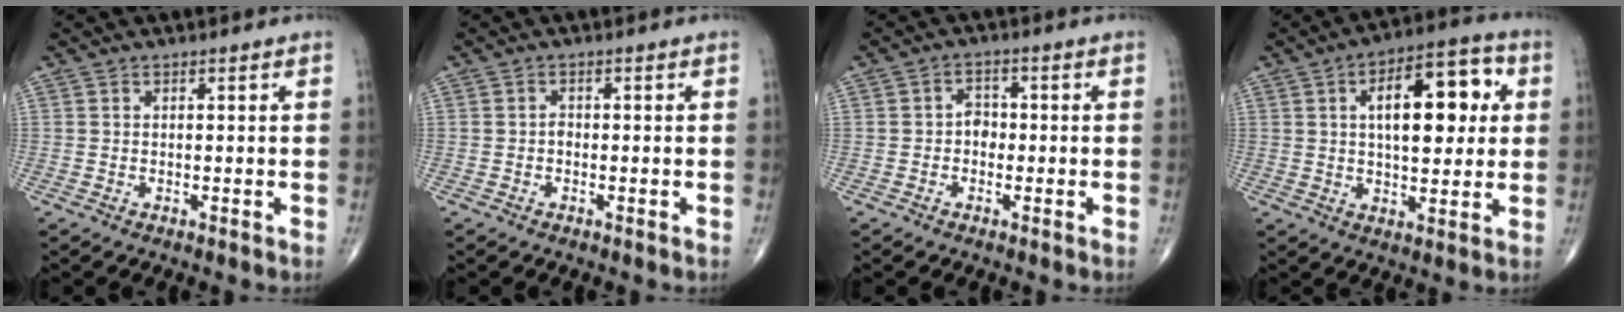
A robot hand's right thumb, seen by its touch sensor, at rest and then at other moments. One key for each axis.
{"total": 0.9, "fx": -0.3, "fy": 0.6, "fz": 0.6, "tx": -0.006, "ty": 0.002, "tz": -0.009}
{"total": 2.8, "fx": -0.6, "fy": 2.2, "fz": 1.6, "tx": -0.009, "ty": 0.012, "tz": -0.018}
{"total": 15.6, "fx": 3.5, "fy": 7.4, "fz": 13.2, "tx": -0.164, "ty": 0.013, "tz": 0.048}